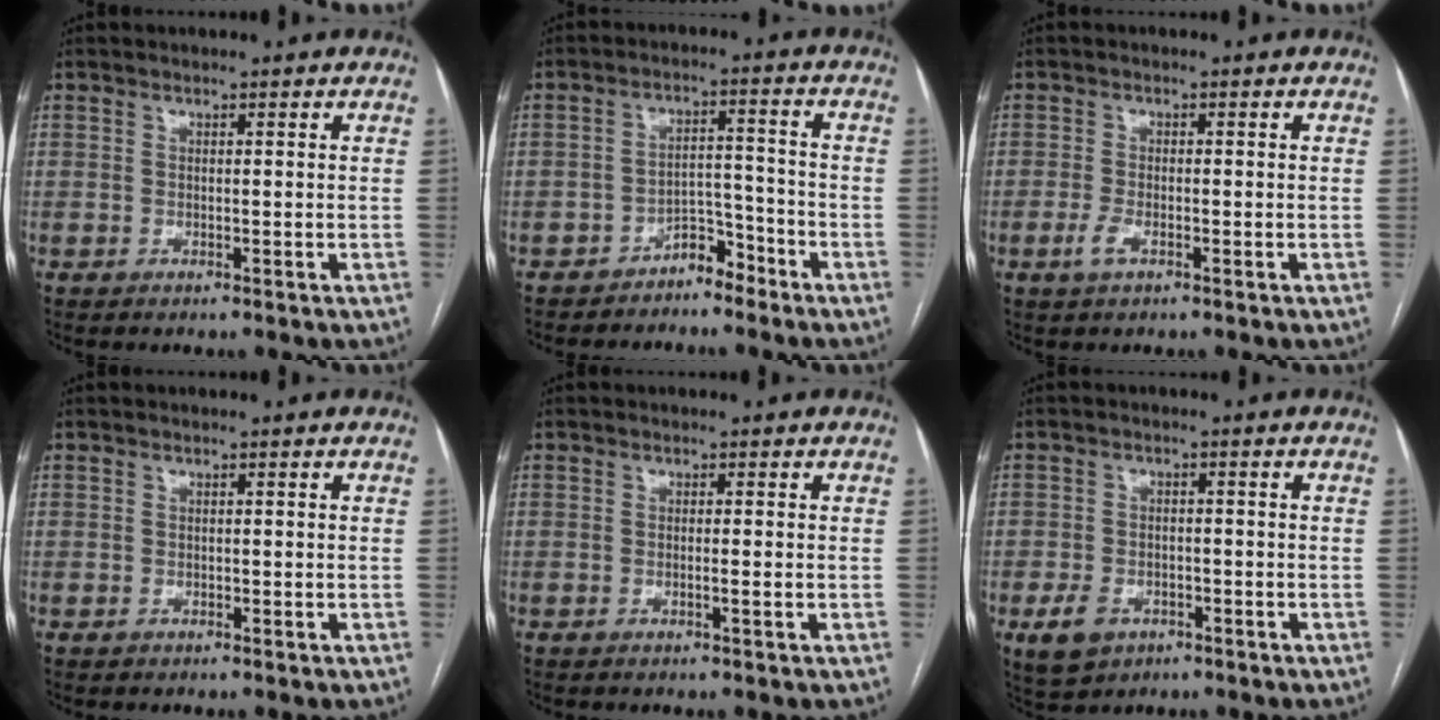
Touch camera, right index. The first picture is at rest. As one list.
[{"total": 4.1, "force": [-3.5, 1.8, 1.2], "torque": [-0.009, 0.012, -0.057]}, {"total": 2.3, "force": [-1.1, 0.8, 1.8], "torque": [-0.043, -0.001, -0.020]}, {"total": 0.5, "force": [-0.2, 0.5, 0.0], "torque": [-0.001, 0.004, -0.005]}, {"total": 1.0, "force": [-0.3, -0.2, 0.9], "torque": [-0.018, 0.000, -0.003]}, {"total": 5.3, "force": [-2.5, 4.0, 2.5], "torque": [-0.048, 0.000, -0.030]}]